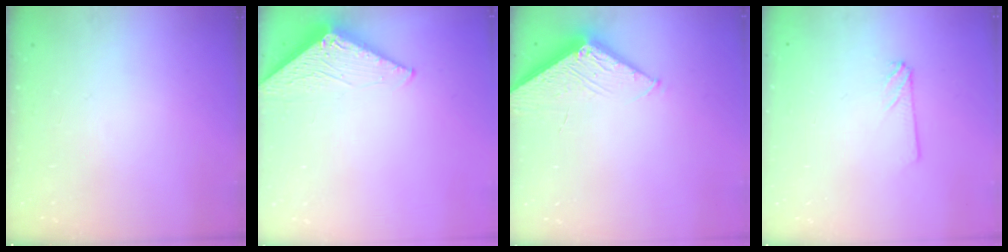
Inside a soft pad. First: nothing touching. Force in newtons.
{"total": 3.1, "press": 3.1, "slide": 0.2}
{"total": 6.1, "press": 6.1, "slide": 0.5}
{"total": 2.4, "press": 2.4, "slide": 0.2}